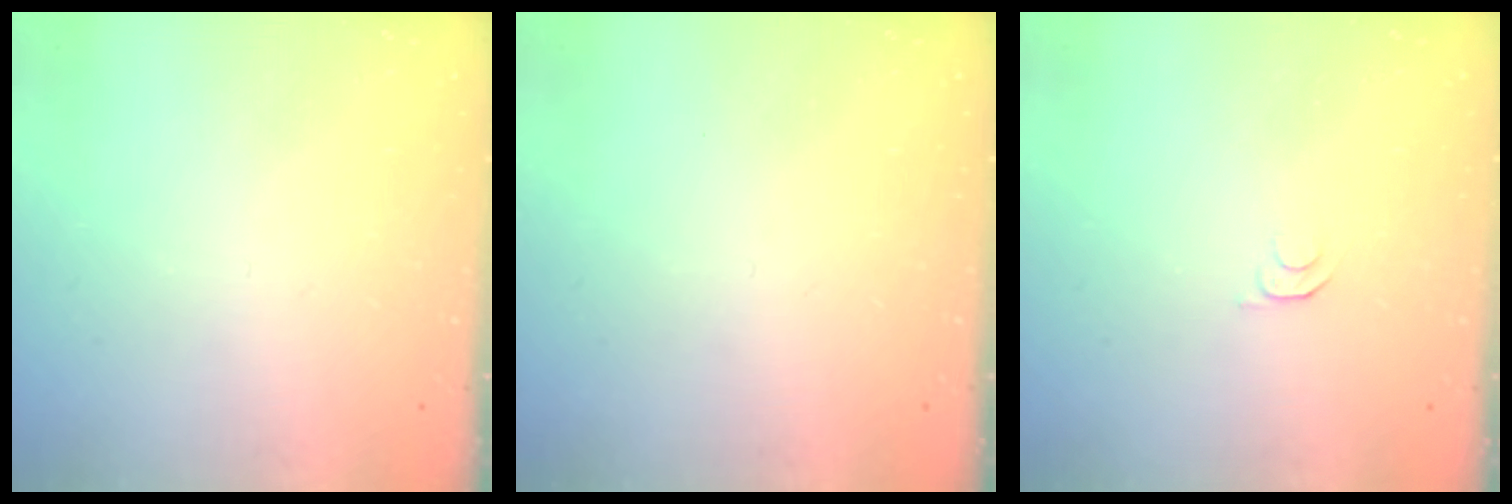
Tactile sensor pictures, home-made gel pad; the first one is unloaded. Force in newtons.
{"total": 0.0}
{"total": 3.9, "press": 3.8, "slide": 0.5}